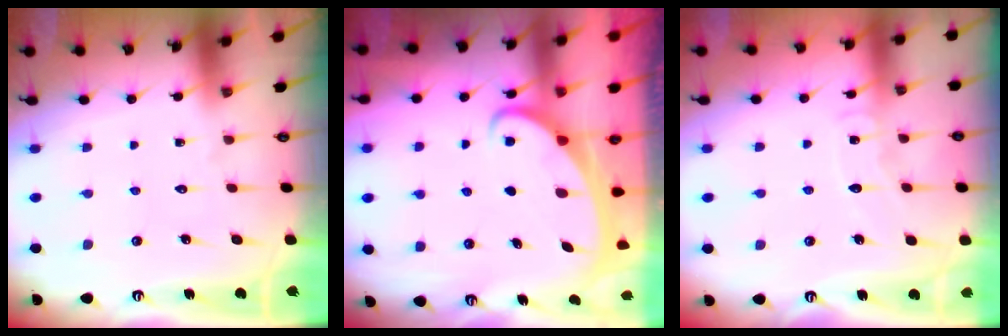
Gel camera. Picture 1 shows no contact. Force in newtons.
{"total": 2.2, "press": 2.2, "slide": 0.3}
{"total": 6.0, "press": 6.0, "slide": 0.6}